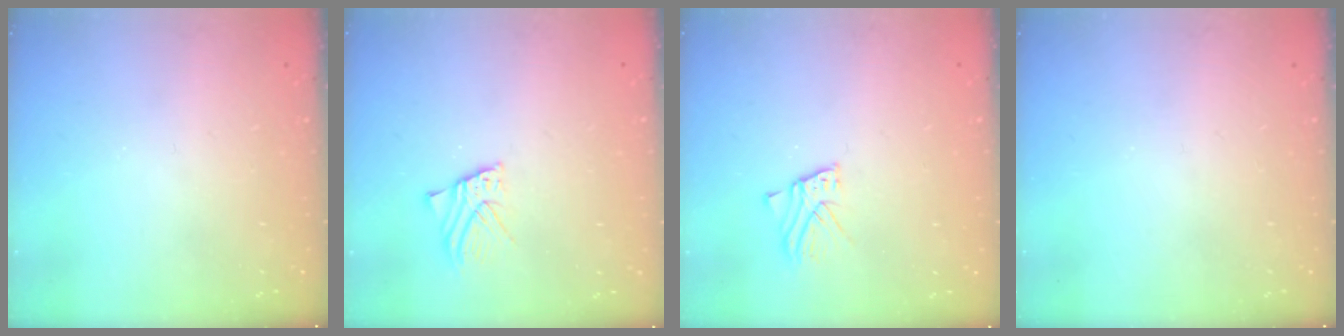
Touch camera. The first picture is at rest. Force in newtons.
{"total": 3.1, "press": 3.1, "slide": 0.1}
{"total": 3.2, "press": 3.2, "slide": 0.2}
{"total": 0.0}